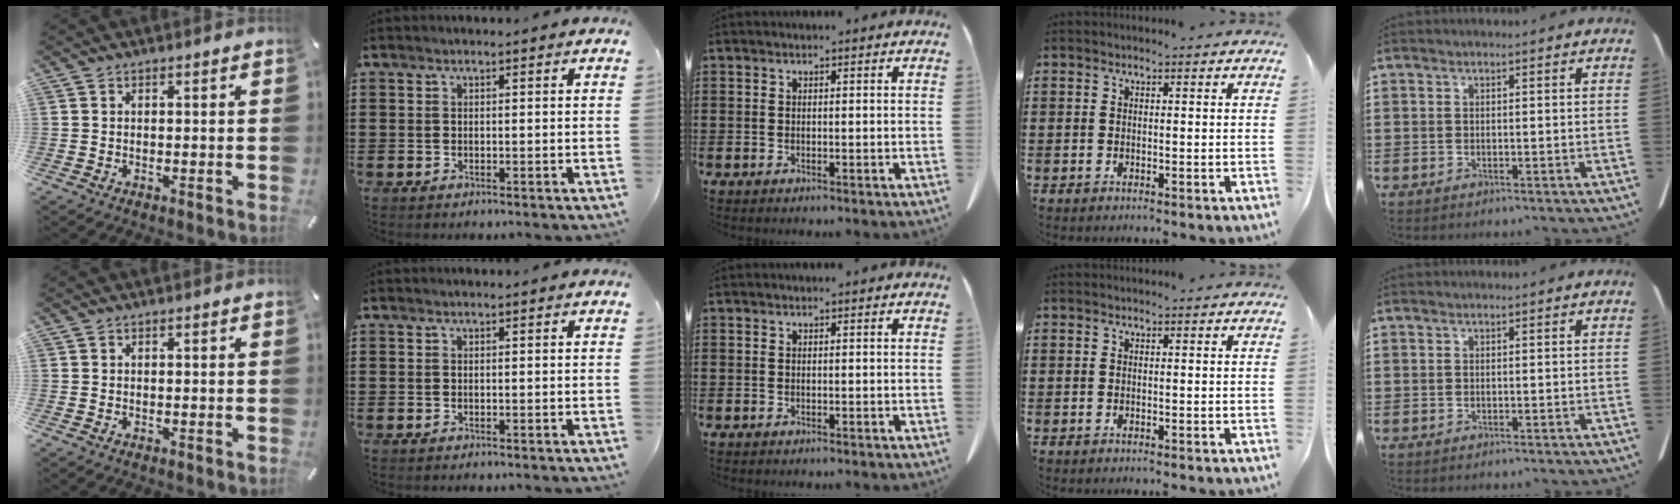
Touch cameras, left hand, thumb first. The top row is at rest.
{}